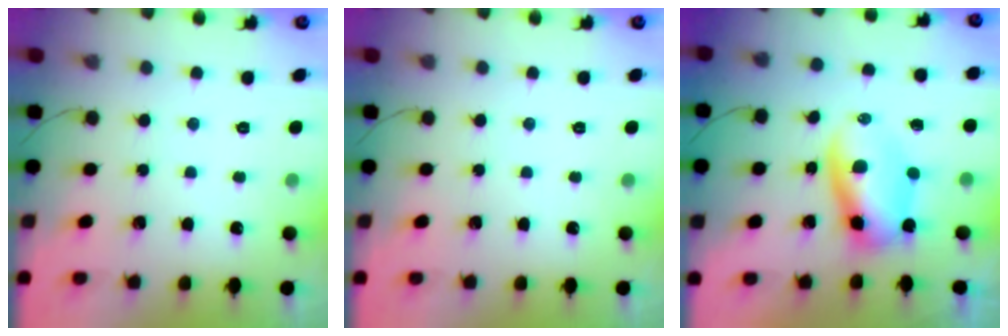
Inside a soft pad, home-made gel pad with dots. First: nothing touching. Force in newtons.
{"total": 0.0}
{"total": 6.2, "press": 6.0, "slide": 1.3}